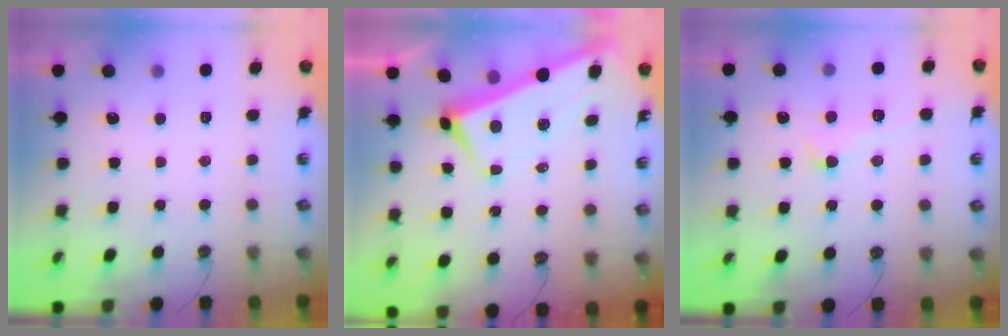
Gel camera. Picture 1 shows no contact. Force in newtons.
{"total": 0.9, "press": 0.2, "slide": 0.9}
{"total": 3.0, "press": 2.7, "slide": 1.3}